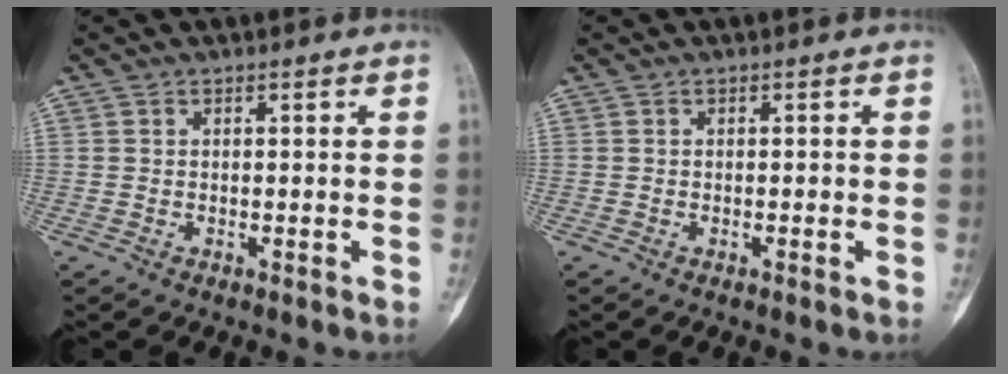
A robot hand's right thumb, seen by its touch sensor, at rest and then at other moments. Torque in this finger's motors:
{"motor_torque": [-0.40, 0.14, 0.02, 0.21, -0.06]}